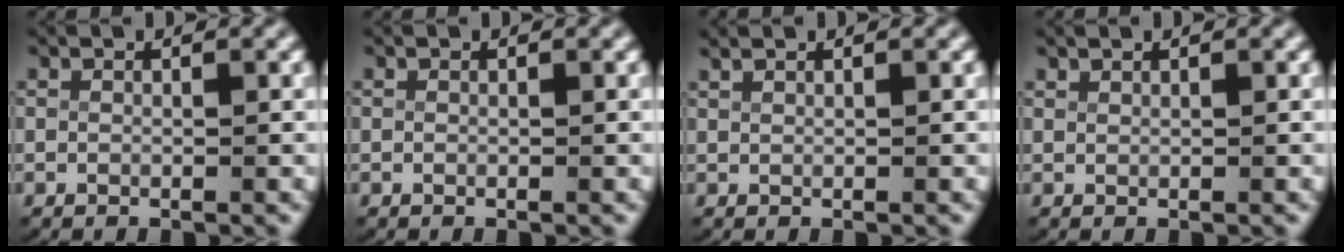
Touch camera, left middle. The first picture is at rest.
{"total": 0.0}
{"total": 0.7, "force": [0.7, -0.1, 0.2], "torque": [-0.006, 0.000, 0.016]}
{"total": 0.6, "force": [0.5, -0.2, 0.0], "torque": [0.002, -0.001, 0.014]}